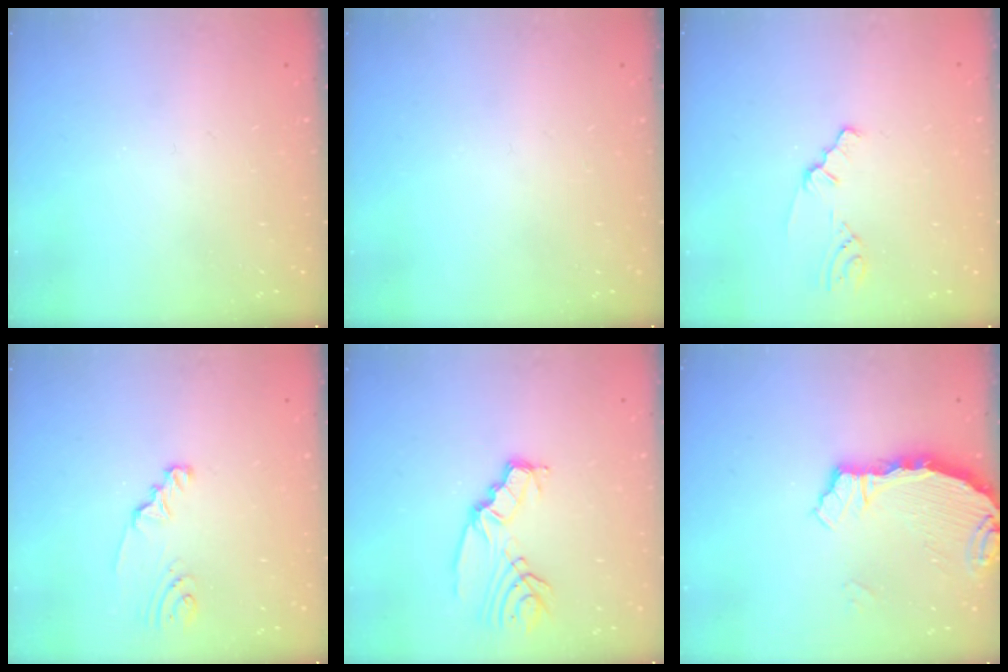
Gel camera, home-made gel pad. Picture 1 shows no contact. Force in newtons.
{"total": 0.0}
{"total": 1.5, "press": 1.5, "slide": 0.3}
{"total": 2.4, "press": 2.4, "slide": 0.1}
{"total": 8.6, "press": 8.5, "slide": 0.5}
{"total": 3.7, "press": 3.7, "slide": 0.2}